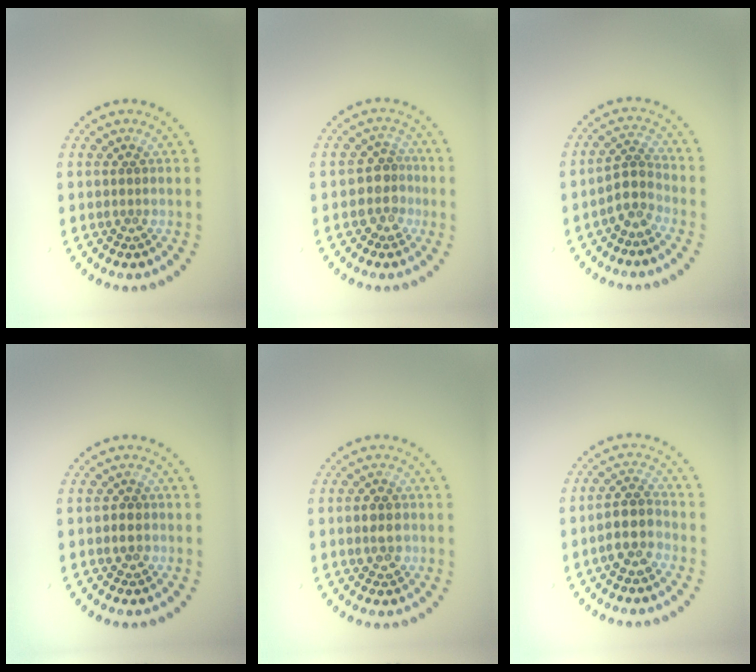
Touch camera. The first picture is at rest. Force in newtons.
{"total": 2.5, "press": 2.0, "slide": 1.5}
{"total": 2.5, "press": 1.8, "slide": 1.7}
{"total": 1.0, "press": 0.9, "slide": 0.4}
{"total": 2.2, "press": 2.2, "slide": 0.3}
{"total": 3.2, "press": 3.0, "slide": 1.3}